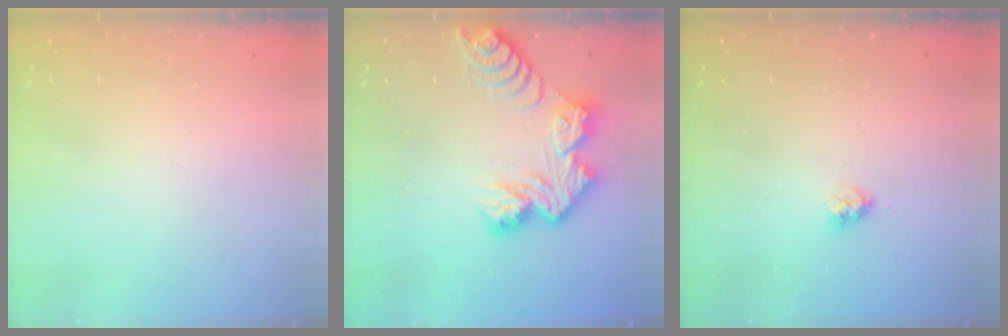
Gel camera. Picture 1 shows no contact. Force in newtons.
{"total": 10.8, "press": 10.7, "slide": 1.1}
{"total": 3.5, "press": 3.5, "slide": 0.4}